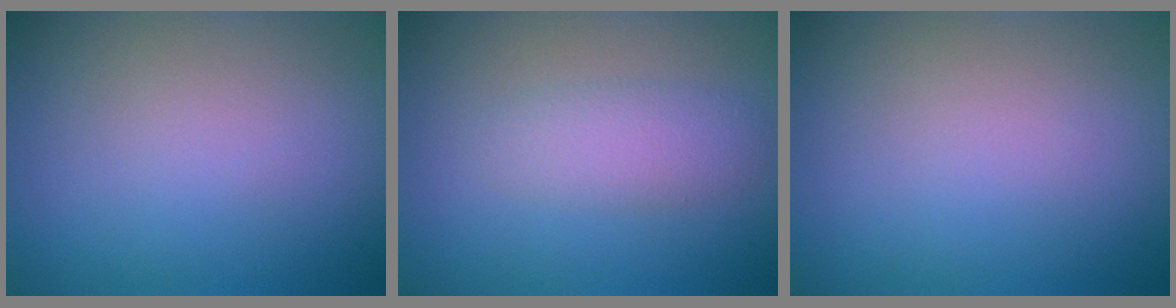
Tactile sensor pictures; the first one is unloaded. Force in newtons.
{"total": 2.7, "press": 2.7, "slide": 0.1}
{"total": 0.0}